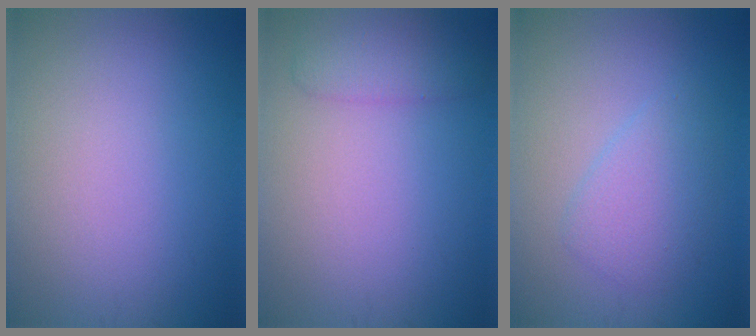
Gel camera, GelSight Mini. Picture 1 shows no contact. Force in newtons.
{"total": 2.3, "press": 2.3, "slide": 0.1}
{"total": 2.6, "press": 2.5, "slide": 0.1}